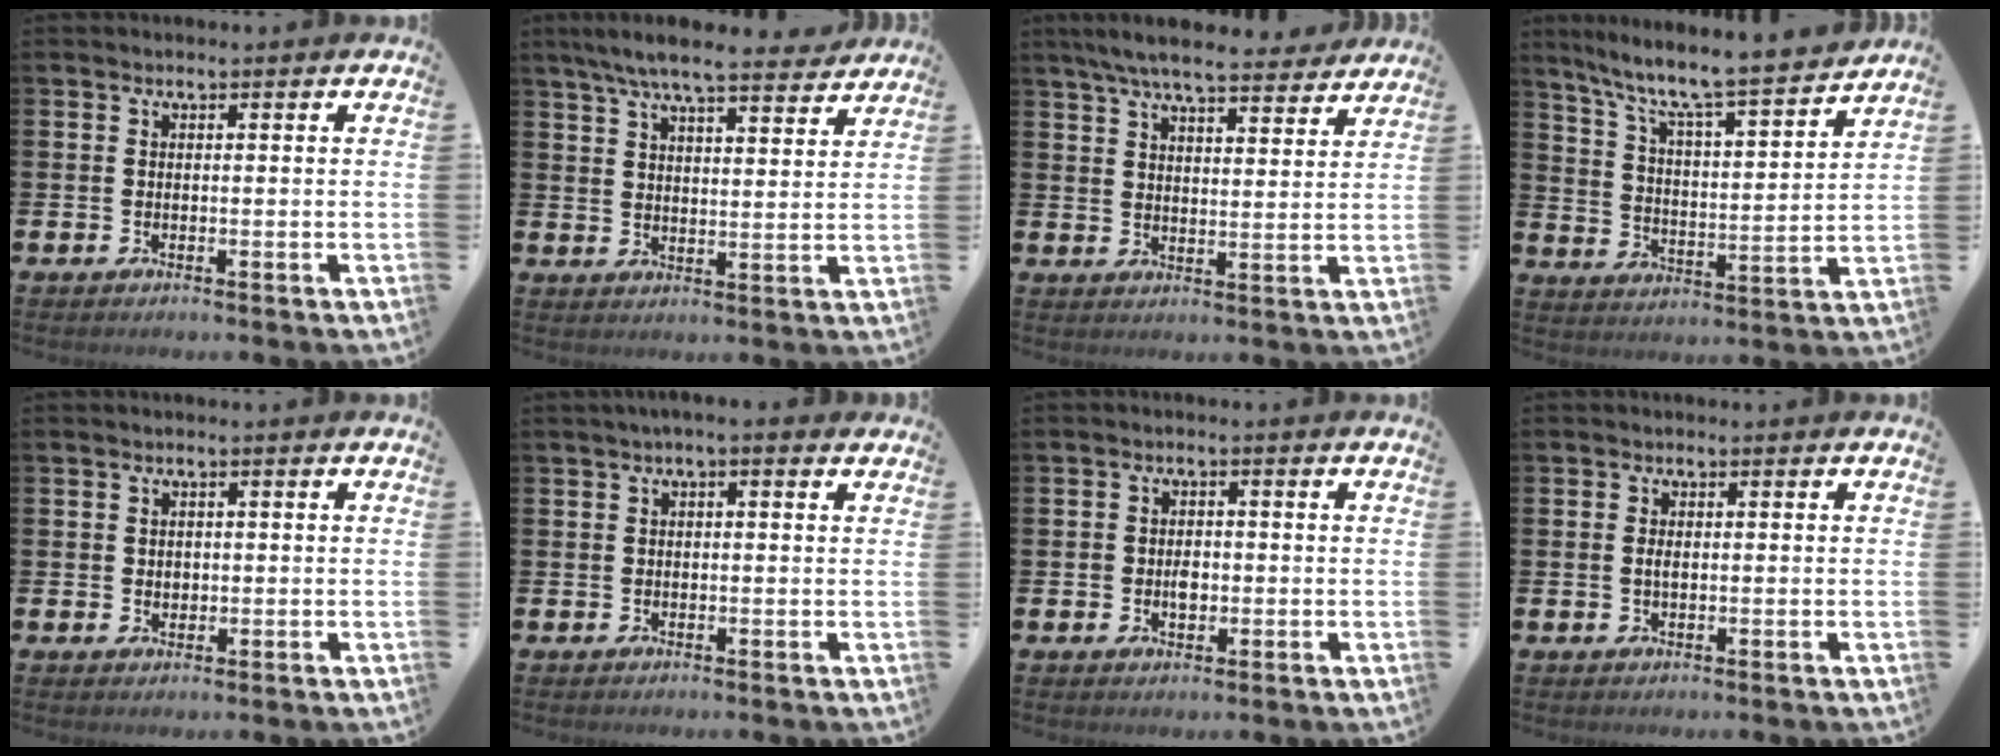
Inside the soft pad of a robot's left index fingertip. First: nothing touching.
{"total": 8.0, "force": [7.3, 1.0, 3.0], "torque": [-0.066, -0.038, 0.128]}
{"total": 7.3, "force": [6.8, 1.1, 2.6], "torque": [-0.055, -0.037, 0.117]}
{"total": 8.7, "force": [8.1, 0.4, 3.3], "torque": [-0.091, -0.067, 0.132]}
{"total": 1.1, "force": [0.5, 0.9, 0.3], "torque": [0.008, 0.001, 0.005]}
{"total": 1.3, "force": [0.6, 0.2, 1.1], "torque": [-0.010, -0.002, 0.007]}
{"total": 2.3, "force": [-0.2, 1.7, 1.5], "torque": [-0.004, -0.003, -0.012]}
{"total": 1.0, "force": [0.0, 0.4, 0.9], "torque": [-0.010, 0.001, -0.003]}